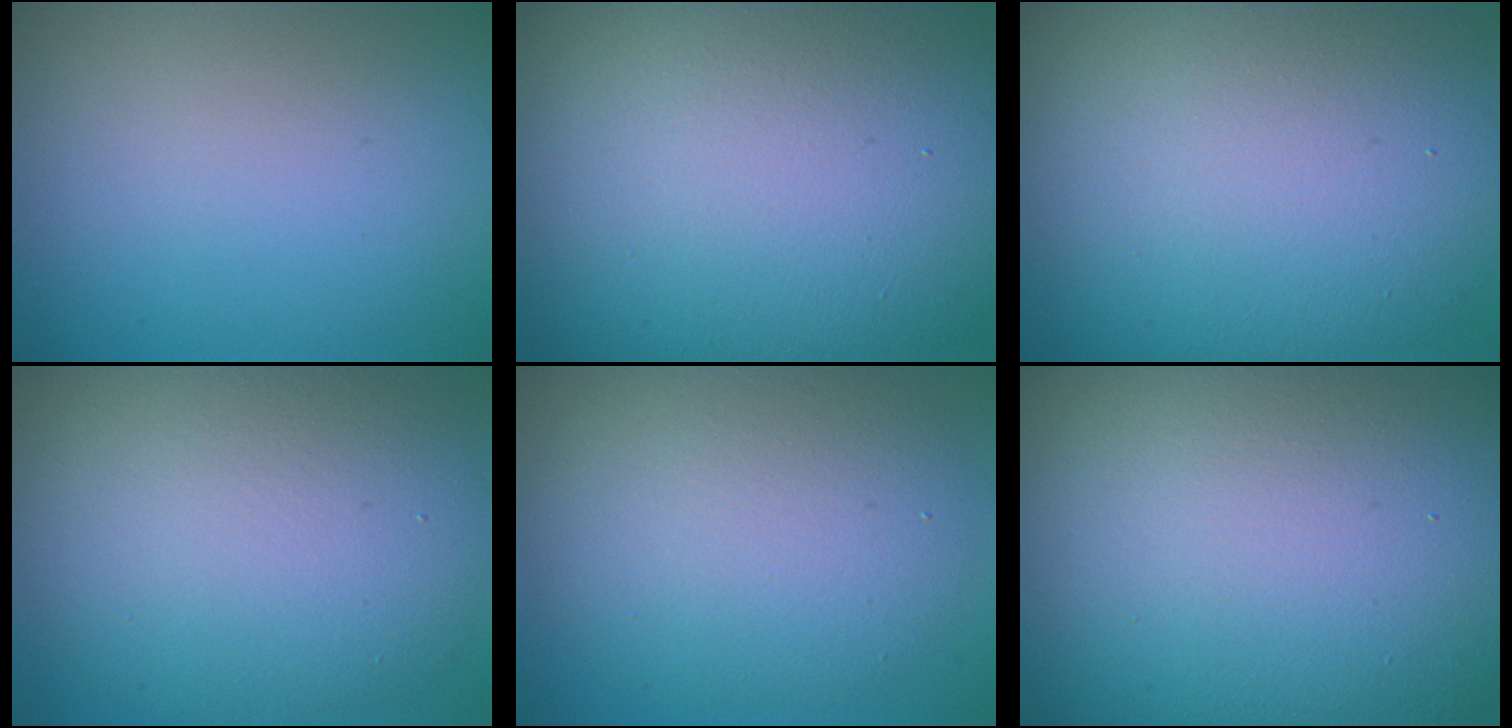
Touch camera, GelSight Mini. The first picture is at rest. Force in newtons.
{"total": 19.4, "press": 19.4, "slide": 0.9}
{"total": 15.2, "press": 15.2, "slide": 0.5}
{"total": 10.8, "press": 10.8, "slide": 1.0}
{"total": 7.5, "press": 7.5, "slide": 0.3}
{"total": 25.5, "press": 25.5, "slide": 1.0}